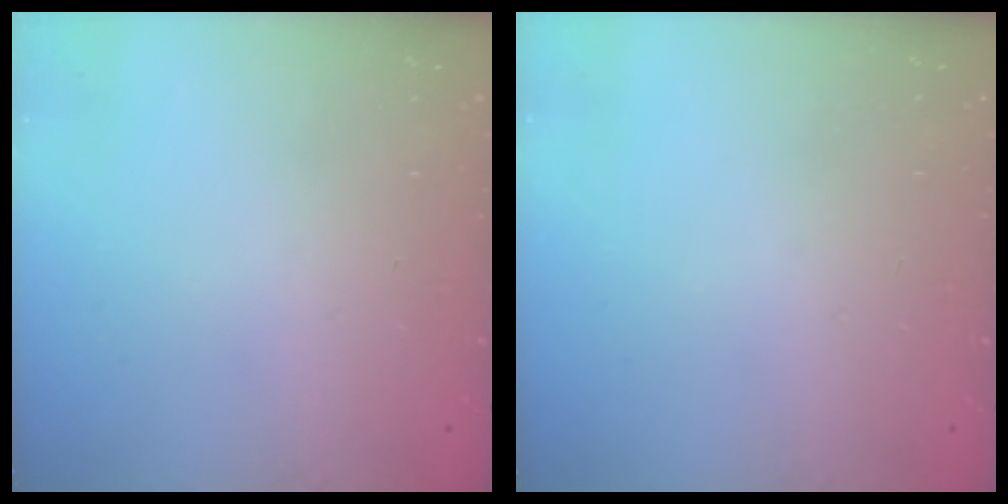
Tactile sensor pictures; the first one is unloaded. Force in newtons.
{"total": 0.0}